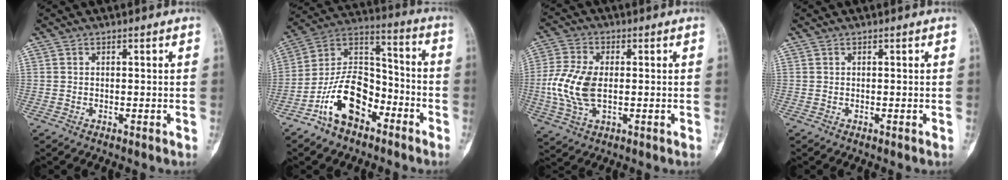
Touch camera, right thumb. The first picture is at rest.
{"total": 15.1, "force": [-8.0, 8.9, 9.3], "torque": [-0.147, 0.080, -0.153]}
{"total": 11.0, "force": [-0.5, 6.3, 9.0], "torque": [-0.204, 0.004, -0.008]}
{"total": 0.0}